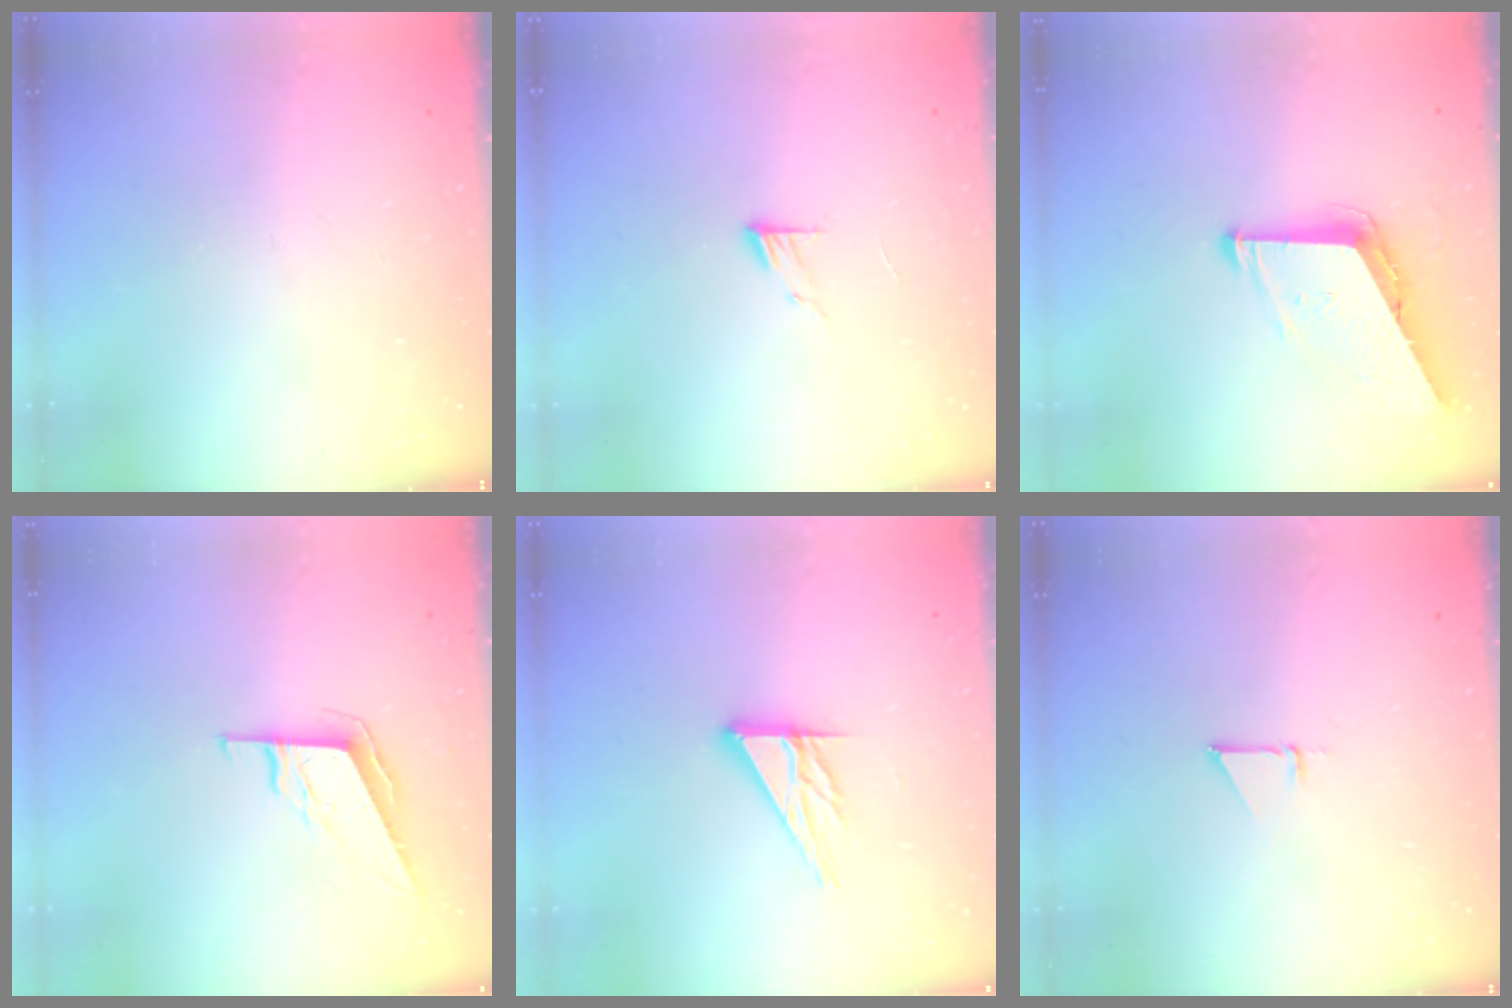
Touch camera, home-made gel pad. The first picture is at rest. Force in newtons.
{"total": 6.2, "press": 6.2, "slide": 0.6}
{"total": 7.8, "press": 7.8, "slide": 0.9}
{"total": 7.4, "press": 7.1, "slide": 2.2}
{"total": 10.9, "press": 10.9, "slide": 1.0}
{"total": 2.5, "press": 2.5, "slide": 0.1}